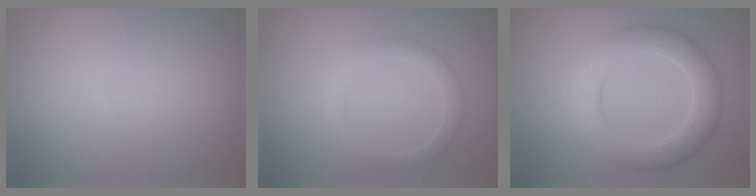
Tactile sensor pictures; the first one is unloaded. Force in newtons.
{"total": 2.1, "press": 2.1, "slide": 0.1}
{"total": 5.6, "press": 5.6, "slide": 0.1}